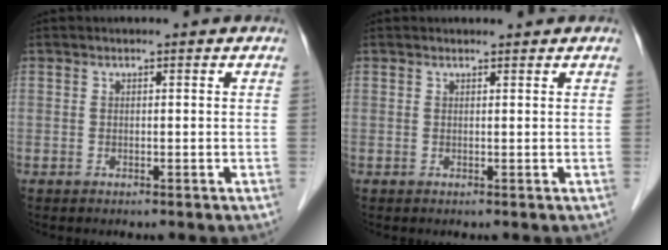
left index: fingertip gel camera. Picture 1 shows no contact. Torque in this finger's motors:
{"motor_torque": [0.11, -0.09, 0.01, -0.01]}